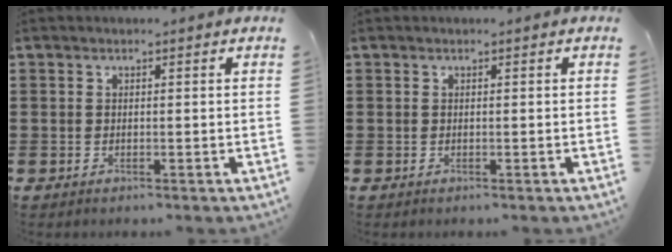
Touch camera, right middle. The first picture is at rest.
{"total": 0.0}